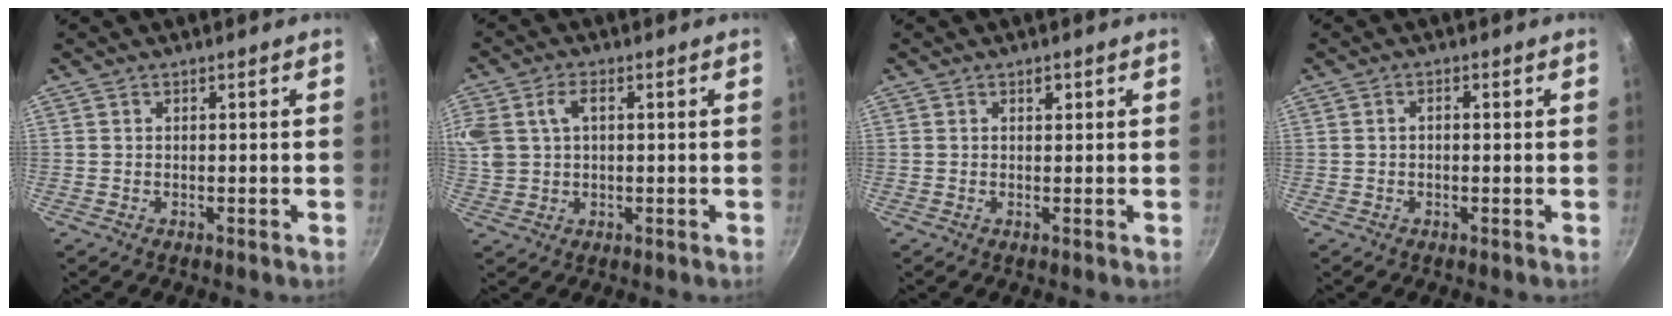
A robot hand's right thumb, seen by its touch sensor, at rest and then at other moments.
{"total": 12.1, "force": [3.4, 8.8, 7.6], "torque": [-0.175, 0.026, 0.067]}
{"total": 1.2, "force": [0.6, 0.6, 0.9], "torque": [-0.008, -0.002, 0.009]}
{"total": 1.4, "force": [0.1, 0.8, 1.1], "torque": [-0.023, 0.007, 0.002]}